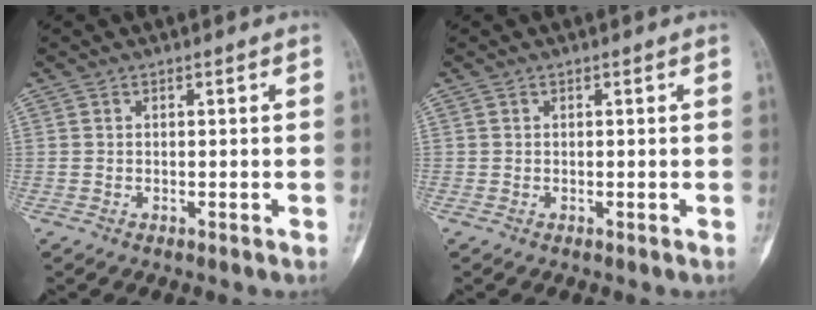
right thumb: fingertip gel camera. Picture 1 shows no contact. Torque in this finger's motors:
{"motor_torque": [-0.15, -0.47, 0.12, 0.14, -0.08]}